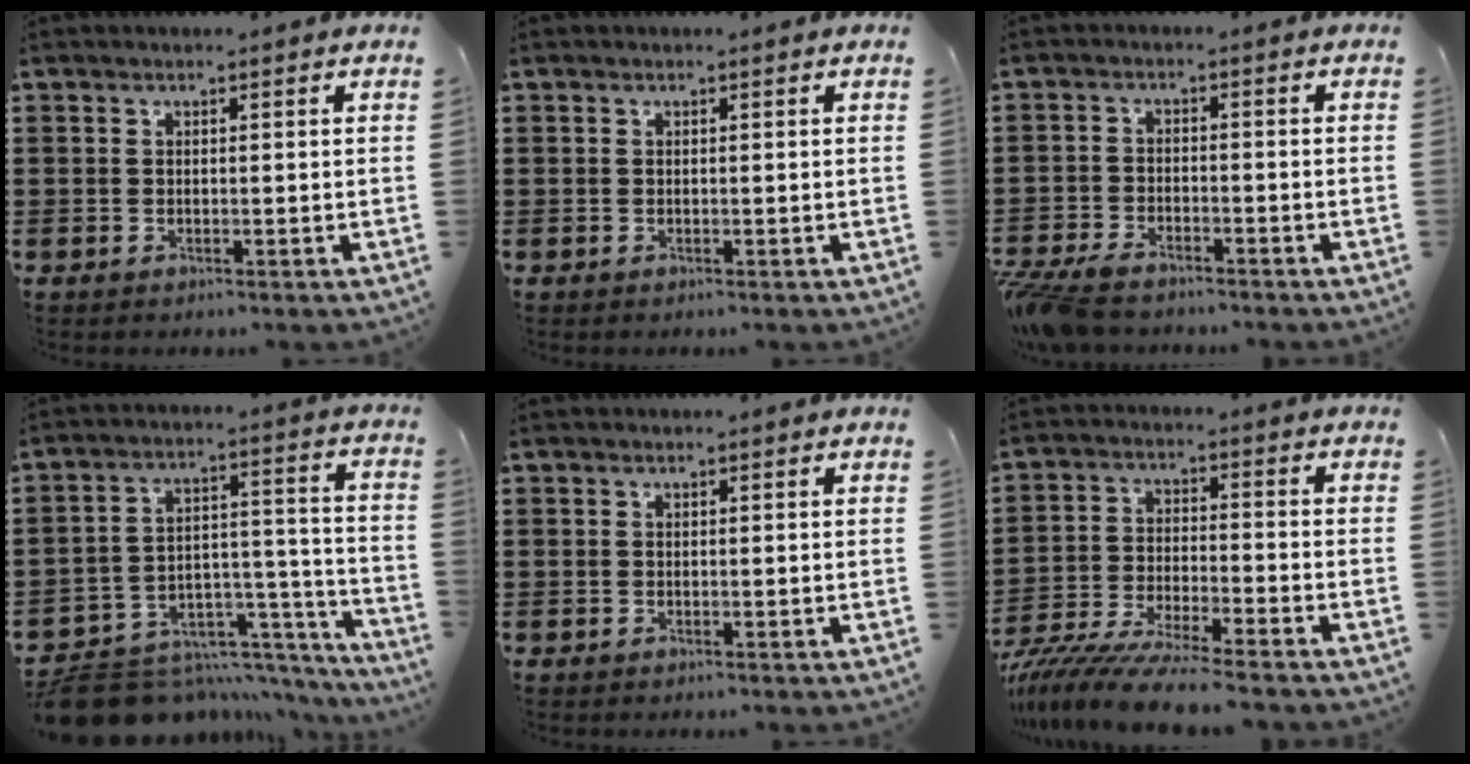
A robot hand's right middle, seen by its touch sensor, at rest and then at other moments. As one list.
[{"total": 0.0}, {"total": 4.3, "force": [-4.0, 0.9, 1.4], "torque": [-0.052, -0.007, -0.086]}, {"total": 9.4, "force": [-8.5, 3.6, 2.0], "torque": [-0.034, 0.024, -0.154]}, {"total": 0.0}, {"total": 8.5, "force": [-8.0, -0.1, 3.1], "torque": [-0.070, -0.007, -0.157]}]